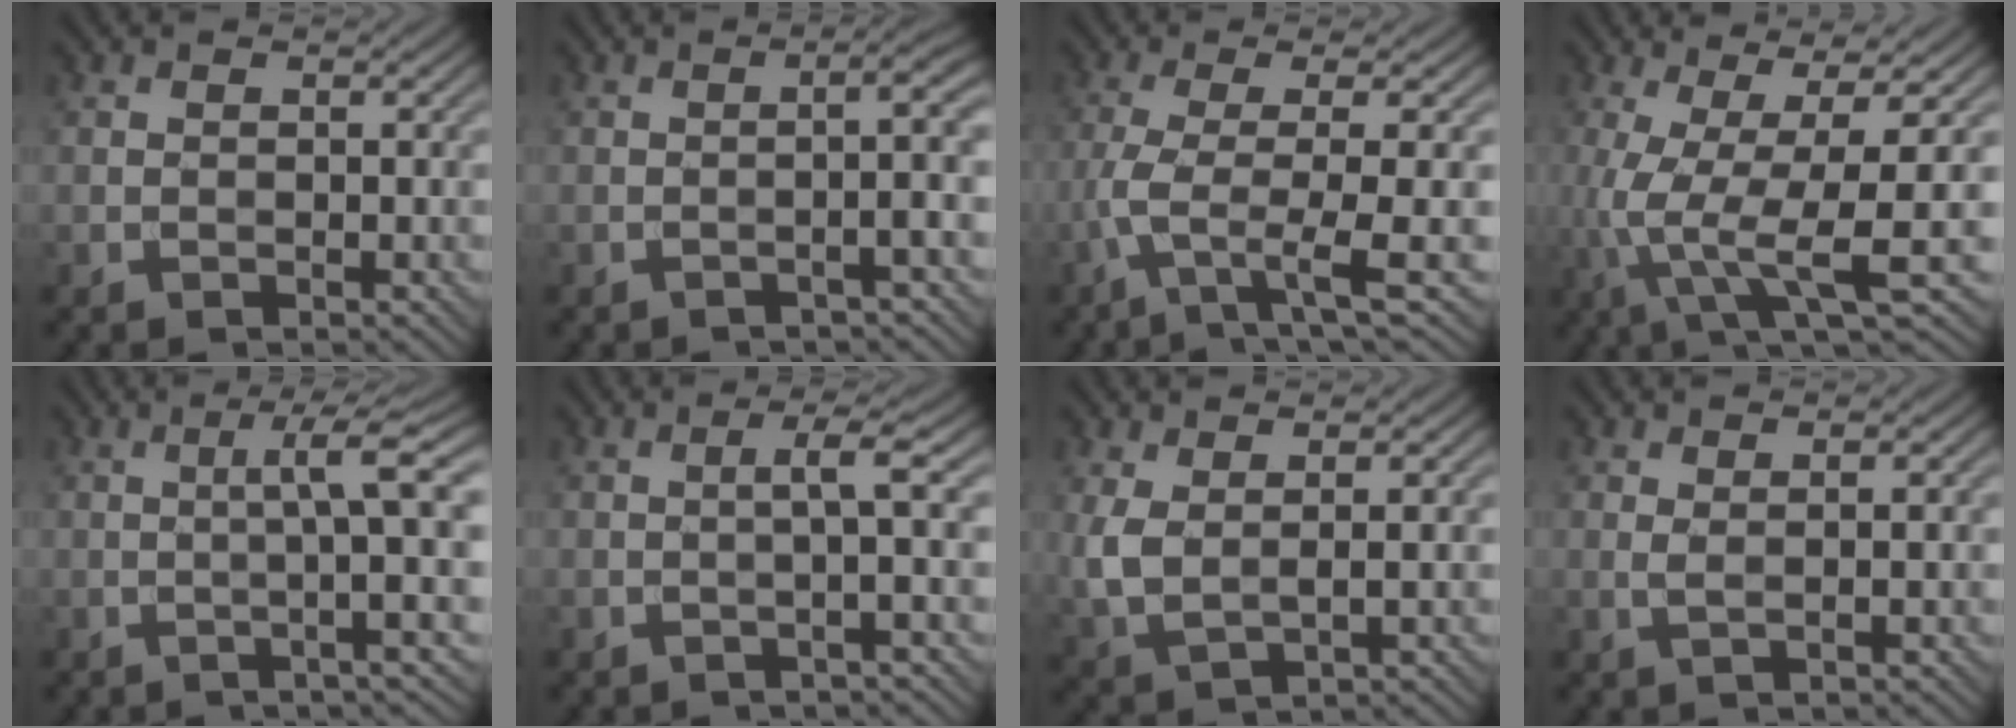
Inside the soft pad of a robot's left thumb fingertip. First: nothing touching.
{"total": 4.3, "force": [-0.6, 0.4, 4.3], "torque": [-0.059, 0.016, -0.026]}
{"total": 5.8, "force": [-1.3, 0.7, 5.6], "torque": [-0.115, 0.001, -0.035]}
{"total": 10.1, "force": [-1.2, 2.2, 9.8], "torque": [-0.191, 0.000, -0.014]}
{"total": 6.9, "force": [0.1, 0.3, 6.9], "torque": [-0.118, 0.016, -0.004]}
{"total": 2.8, "force": [0.0, -0.1, 2.8], "torque": [-0.048, 0.009, -0.010]}
{"total": 4.2, "force": [1.3, 1.8, 3.5], "torque": [-0.095, -0.004, 0.026]}
{"total": 1.6, "force": [0.6, 0.3, 1.4], "torque": [-0.030, 0.006, 0.008]}